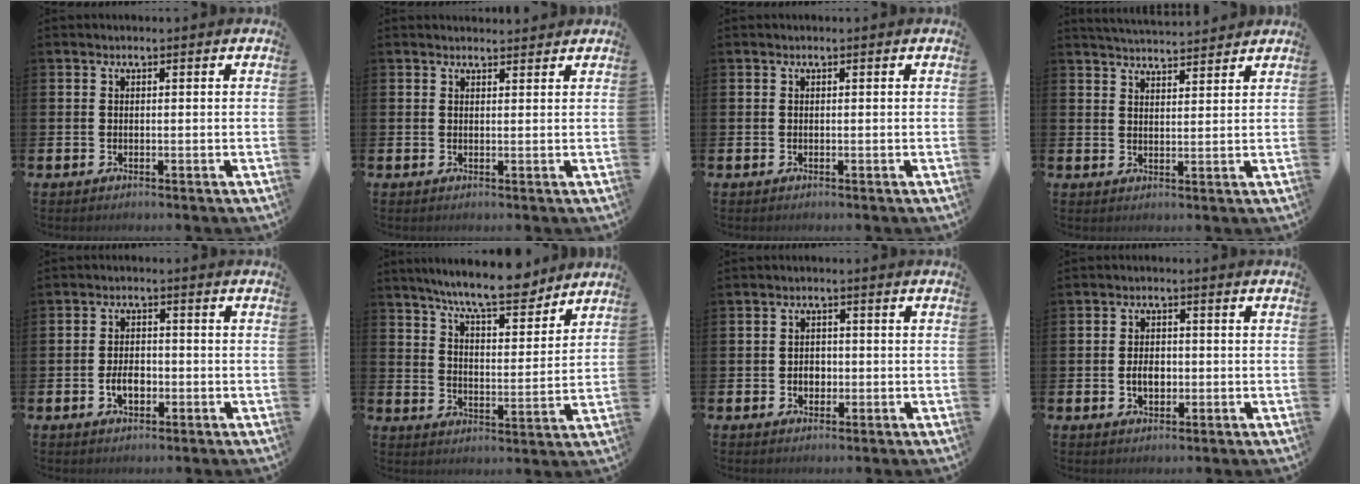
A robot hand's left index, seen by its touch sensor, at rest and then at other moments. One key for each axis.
{"total": 1.6, "fx": 1.5, "fy": 0.3, "fz": 0.0, "tx": 0.006, "ty": -0.006, "tz": 0.026}
{"total": 0.0}
{"total": 4.2, "fx": 4.2, "fy": 0.1, "fz": 0.1, "tx": -0.011, "ty": -0.025, "tz": 0.075}
{"total": 3.4, "fx": -1.0, "fy": 2.0, "fz": 2.5, "tx": -0.035, "ty": -0.001, "tz": -0.021}
{"total": 9.2, "fx": 8.5, "fy": 1.2, "fz": 3.3, "tx": -0.079, "ty": -0.046, "tz": 0.151}
{"total": 2.3, "fx": -0.4, "fy": 1.8, "fz": 1.3, "tx": -0.007, "ty": -0.003, "tz": -0.015}
{"total": 3.2, "fx": -0.5, "fy": 2.1, "fz": 2.3, "tx": -0.025, "ty": -0.003, "tz": -0.015}